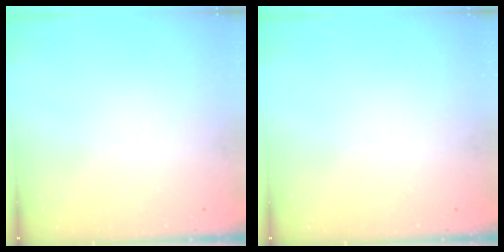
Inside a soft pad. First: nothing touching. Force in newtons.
{"total": 0.0}